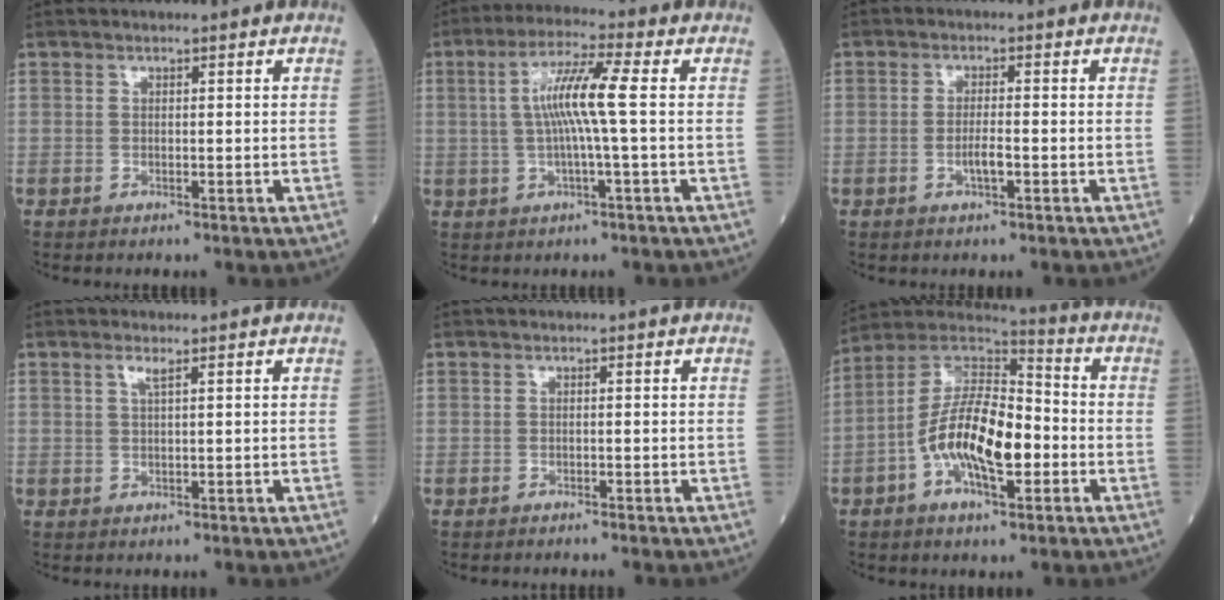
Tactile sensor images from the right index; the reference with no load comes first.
{"total": 8.0, "force": [0.5, -0.5, 7.9], "torque": [-0.156, 0.009, 0.006]}
{"total": 2.4, "force": [-0.9, 0.3, 2.3], "torque": [-0.048, -0.001, -0.016]}
{"total": 1.3, "force": [0.7, -0.1, 1.1], "torque": [-0.032, 0.001, 0.014]}
{"total": 1.6, "force": [-1.4, -0.1, 0.7], "torque": [-0.012, 0.000, -0.018]}
{"total": 14.3, "force": [-3.5, 4.9, 12.9], "torque": [-0.259, 0.018, -0.069]}